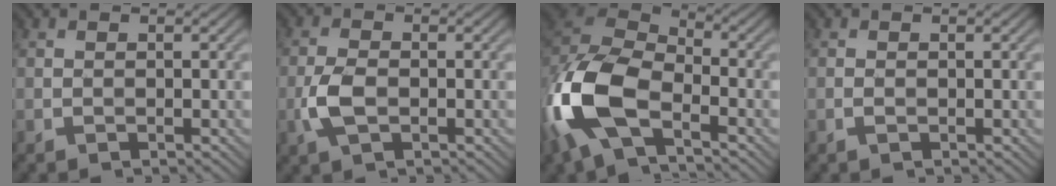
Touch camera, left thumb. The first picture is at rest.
{"total": 4.0, "force": [-1.1, 2.1, 3.3], "torque": [-0.083, -0.001, -0.028]}
{"total": 15.3, "force": [-5.9, 8.2, 11.5], "torque": [-0.297, -0.021, -0.125]}
{"total": 0.8, "force": [-0.2, 0.2, 0.8], "torque": [-0.016, 0.001, -0.003]}